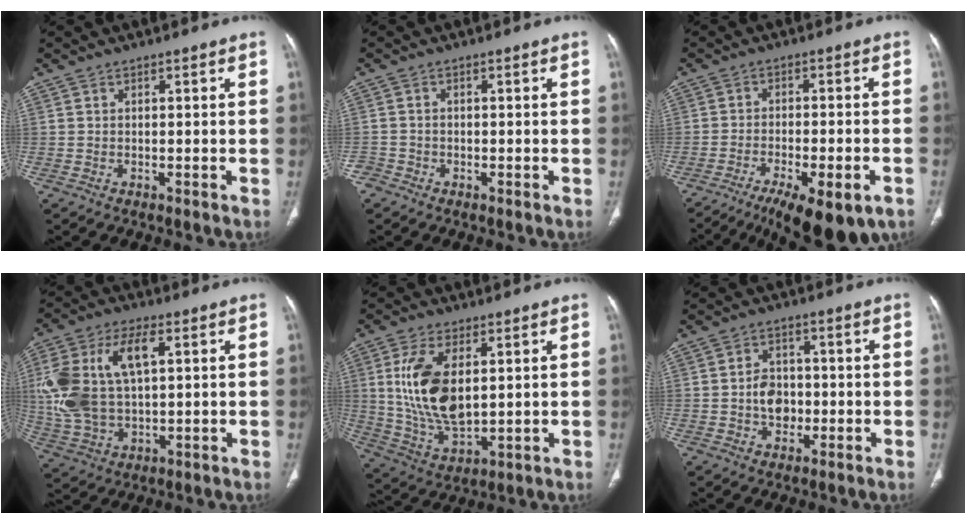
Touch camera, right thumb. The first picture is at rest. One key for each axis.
{"total": 2.0, "fx": -1.3, "fy": 1.6, "fz": 0.0, "tx": 0.002, "ty": 0.009, "tz": -0.029}
{"total": 15.2, "fx": -9.5, "fy": 4.7, "fz": 10.9, "tx": -0.147, "ty": 0.019, "tz": -0.142}
{"total": 18.0, "fx": 3.6, "fy": 9.8, "fz": 14.7, "tx": -0.315, "ty": 0.011, "tz": 0.071}
{"total": 14.9, "fx": 2.9, "fy": 7.7, "fz": 12.3, "tx": -0.240, "ty": -0.018, "tz": 0.068}
{"total": 5.8, "fx": -0.9, "fy": 4.5, "fz": 3.5, "tx": -0.035, "ty": 0.013, "tz": -0.017}